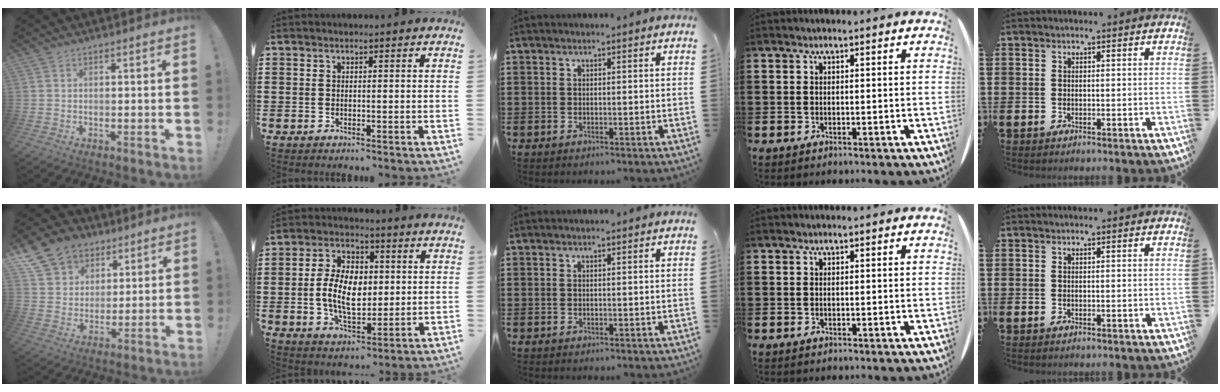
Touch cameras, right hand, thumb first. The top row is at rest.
{"thumb": {"total": 13.7, "force": [7.8, 10.4, 4.5], "torque": [-0.069, -0.044, 0.154]}, "index": {"total": 9.4, "force": [0.0, 5.6, 7.5], "torque": [-0.154, 0.010, -0.003]}}